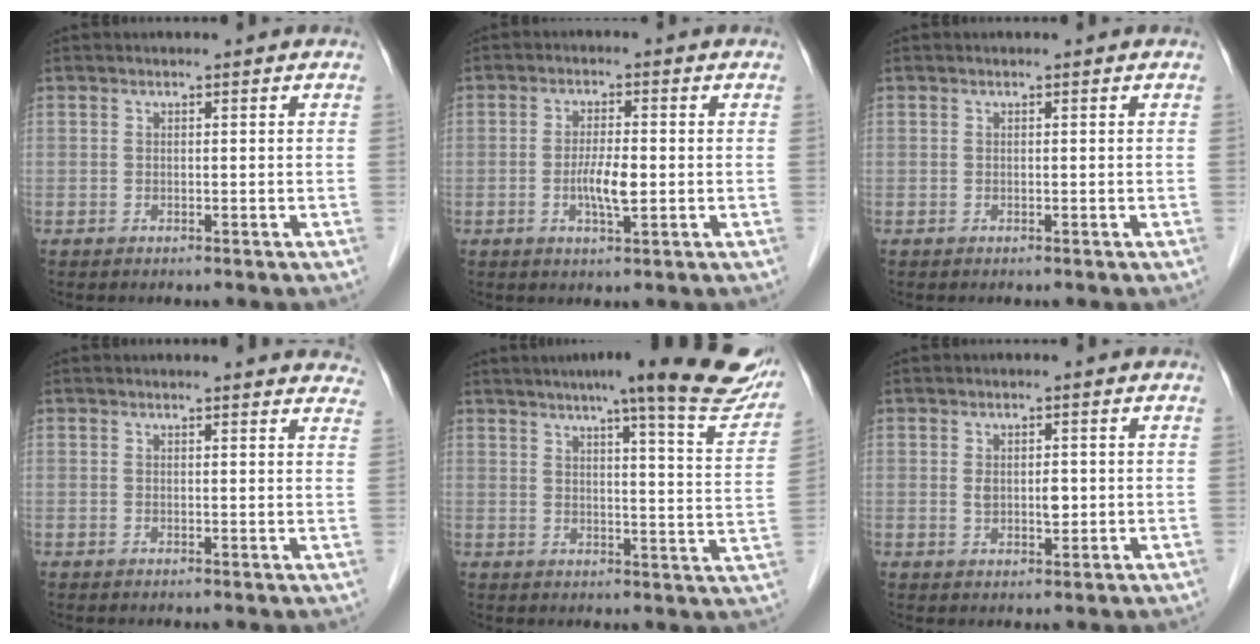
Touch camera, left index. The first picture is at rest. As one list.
[{"total": 4.4, "force": [-0.8, 0.8, 4.3], "torque": [-0.085, -0.004, -0.014]}, {"total": 0.0}, {"total": 9.5, "force": [9.2, 1.6, 1.7], "torque": [0.012, -0.018, 0.068]}, {"total": 20.2, "force": [16.0, 1.4, 12.2], "torque": [-0.151, -0.016, 0.185]}, {"total": 3.0, "force": [0.1, 1.5, 2.6], "torque": [-0.044, -0.003, 0.005]}]